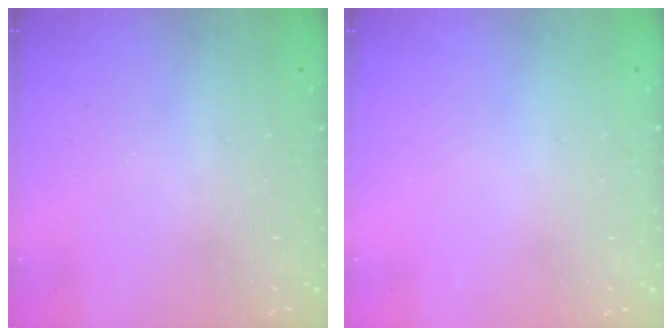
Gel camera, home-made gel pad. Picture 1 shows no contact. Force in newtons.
{"total": 0.0}